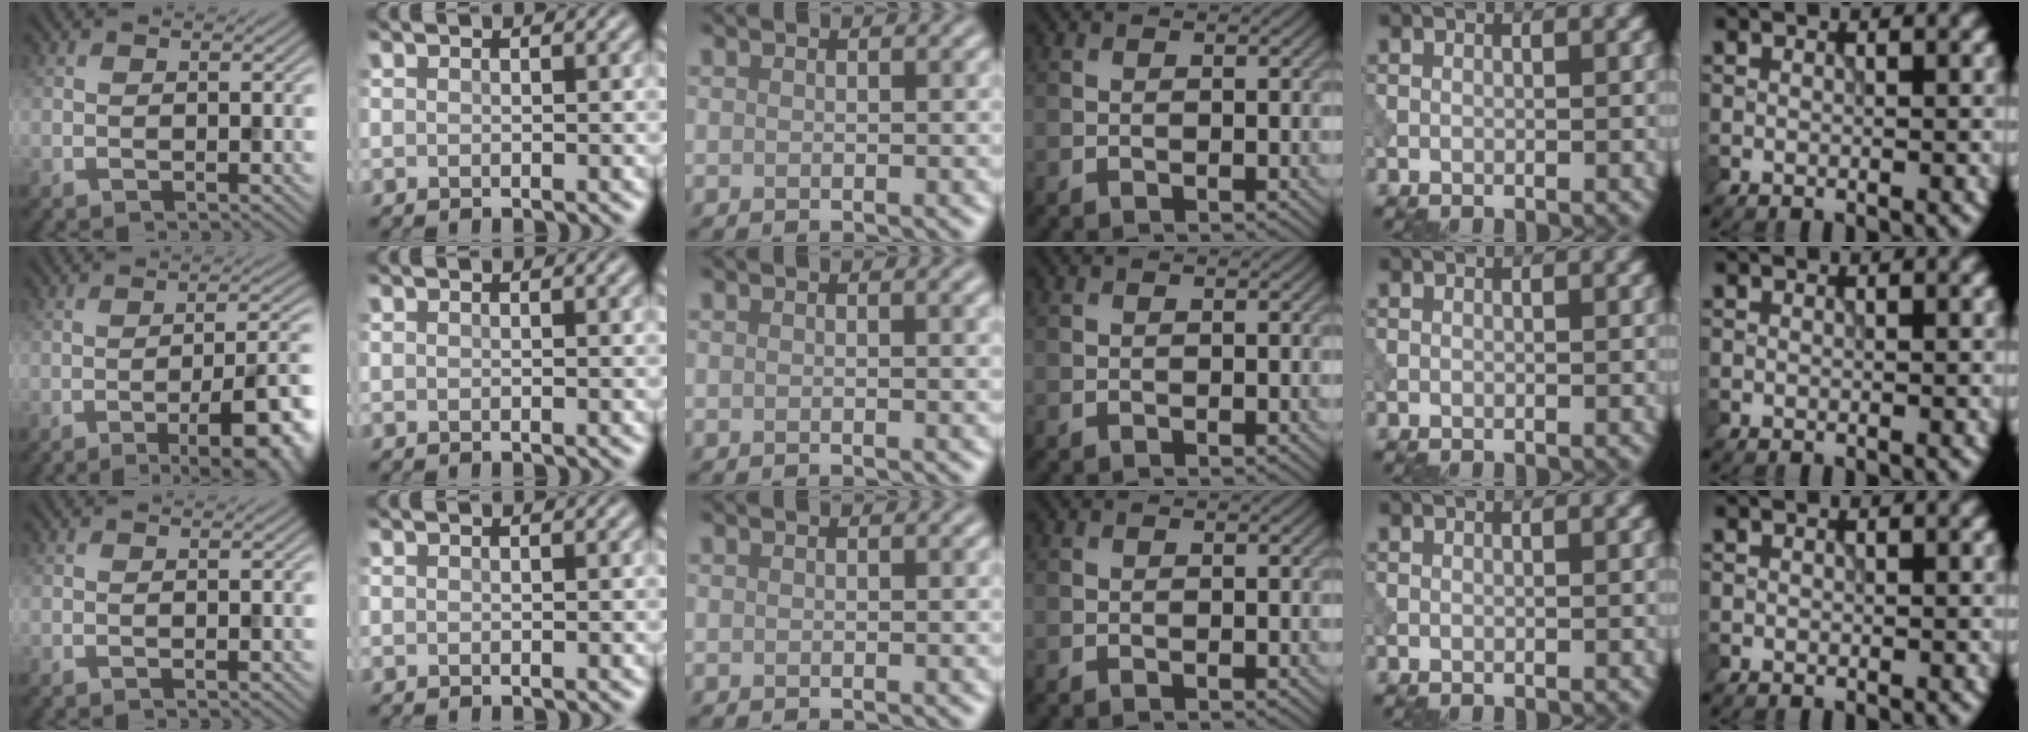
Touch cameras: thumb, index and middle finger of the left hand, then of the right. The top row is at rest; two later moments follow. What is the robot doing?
{"motion": "dispense", "object": "syringe"}